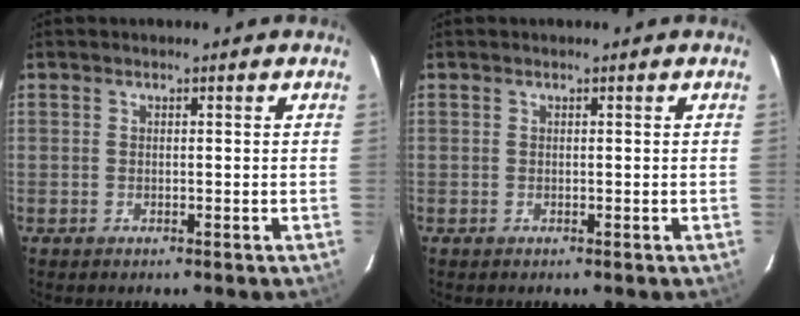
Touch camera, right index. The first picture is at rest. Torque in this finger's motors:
{"motor_torque": [0.00, 0.00, 0.03, 0.00]}